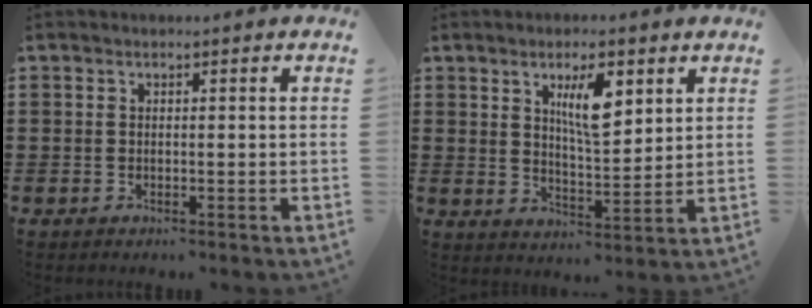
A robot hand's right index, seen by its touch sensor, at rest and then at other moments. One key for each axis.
{"total": 6.9, "fx": 3.1, "fy": 2.4, "fz": 5.7, "tx": -0.105, "ty": 0.001, "tz": 0.049}